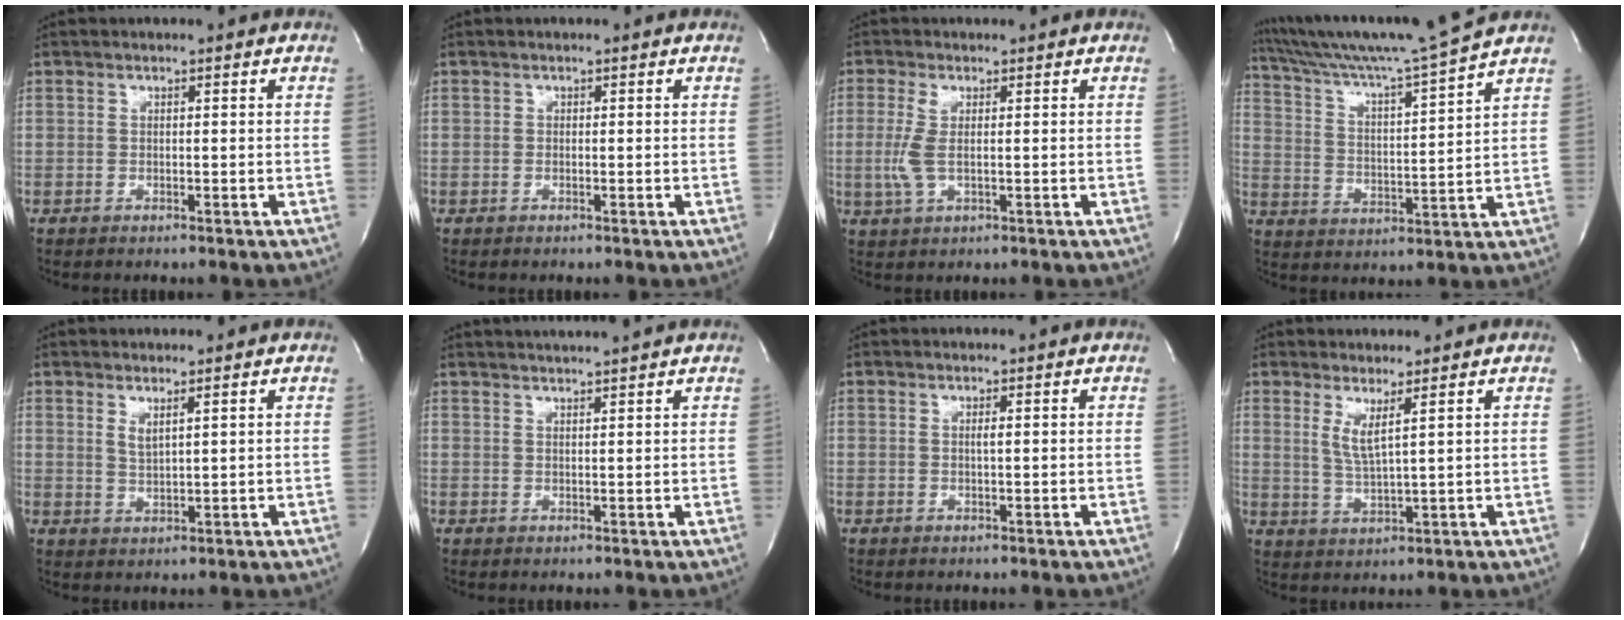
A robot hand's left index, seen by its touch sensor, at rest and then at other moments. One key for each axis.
{"total": 0.0}
{"total": 3.8, "fx": 0.1, "fy": 1.0, "fz": 3.7, "tx": -0.099, "ty": -0.006, "tz": 0.006}
{"total": 14.6, "fx": 13.1, "fy": -2.9, "fz": 5.7, "tx": -0.110, "ty": -0.027, "tz": 0.213}
{"total": 1.9, "fx": 1.1, "fy": 0.1, "fz": 1.5, "tx": -0.040, "ty": -0.015, "tz": 0.025}
{"total": 5.9, "fx": 5.5, "fy": -1.0, "fz": 2.0, "tx": -0.031, "ty": 0.011, "tz": 0.069}
{"total": 0.5, "fx": -0.1, "fy": -0.1, "fz": 0.5, "tx": -0.016, "ty": -0.004, "tz": -0.001}
{"total": 3.5, "fx": 1.6, "fy": -0.4, "fz": 3.1, "tx": -0.069, "ty": -0.022, "tz": 0.037}